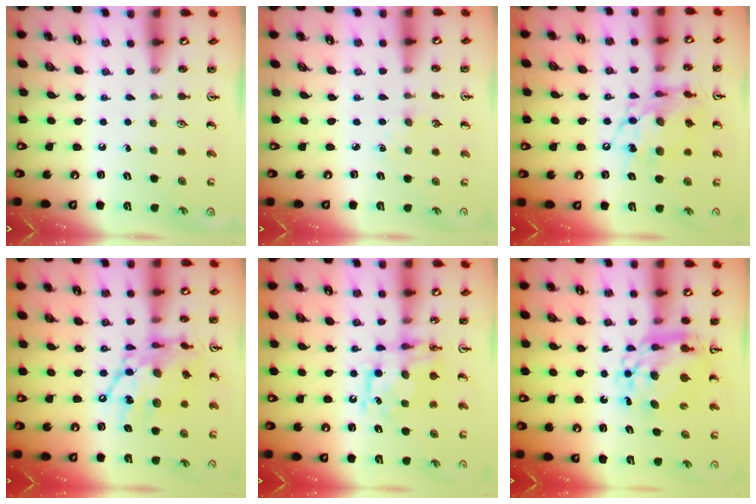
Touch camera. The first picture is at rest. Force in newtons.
{"total": 1.9, "press": 1.8, "slide": 0.3}
{"total": 12.7, "press": 12.7, "slide": 1.0}
{"total": 16.2, "press": 16.1, "slide": 1.3}
{"total": 8.7, "press": 8.7, "slide": 0.3}
{"total": 10.8, "press": 10.8, "slide": 1.1}